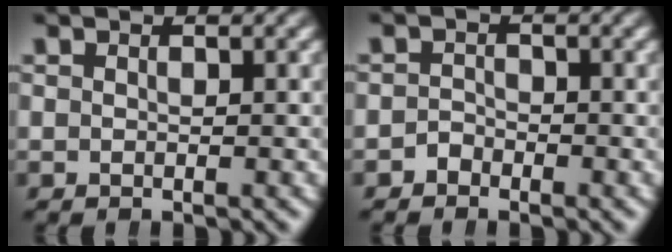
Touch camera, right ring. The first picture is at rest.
{"total": 1.3, "force": [-1.1, 0.6, -0.2], "torque": [-0.004, -0.010, -0.020]}